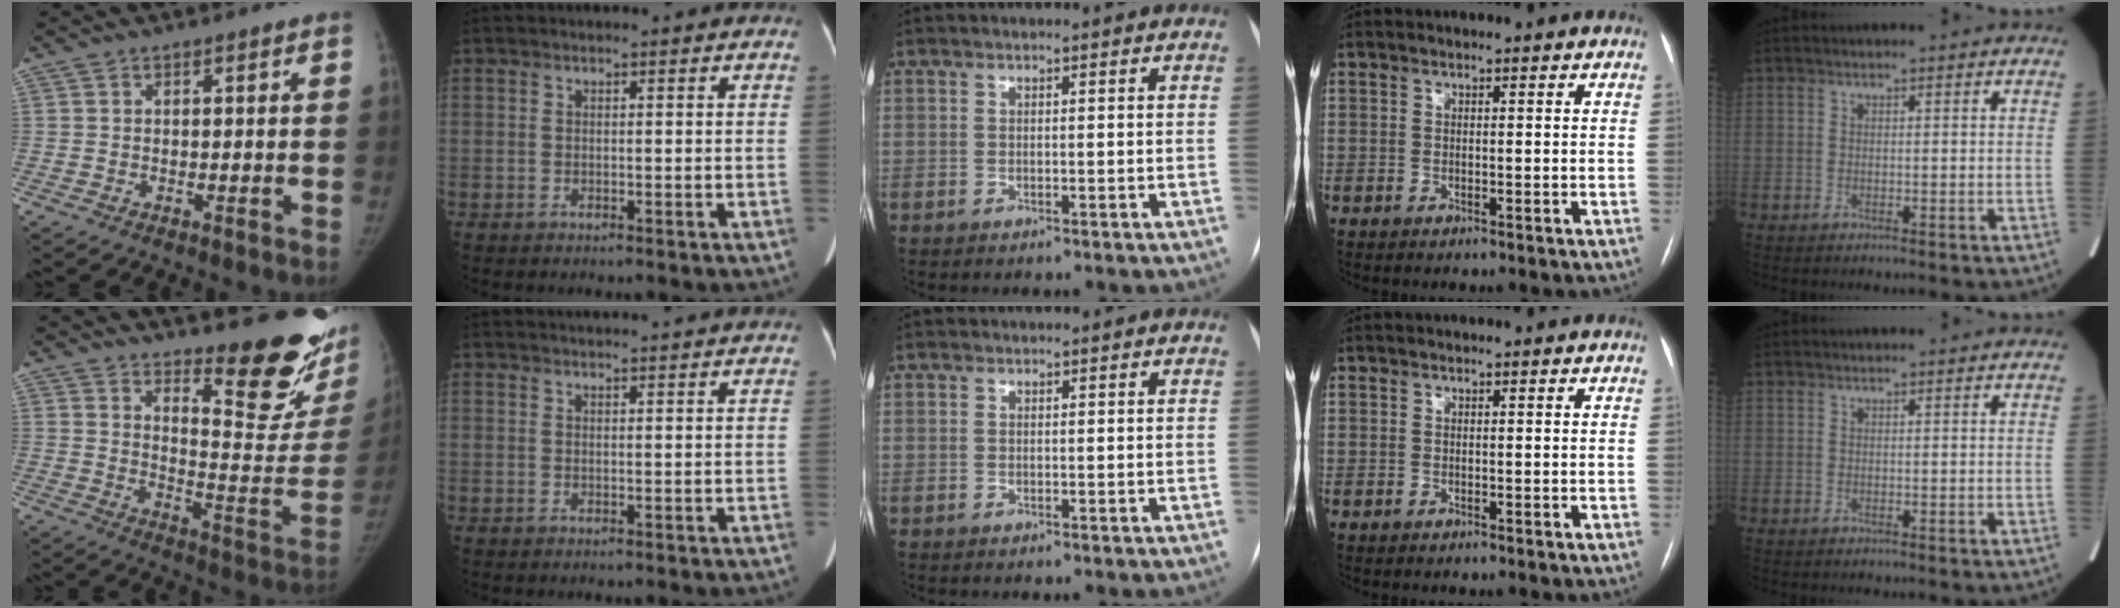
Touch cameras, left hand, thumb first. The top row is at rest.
{"thumb": {"total": 20.7, "force": [14.2, 5.5, 14.0], "torque": [-0.155, -0.129, 0.198]}, "index": {"total": 7.8, "force": [7.4, 0.2, 2.4], "torque": [-0.031, 0.029, 0.082]}}